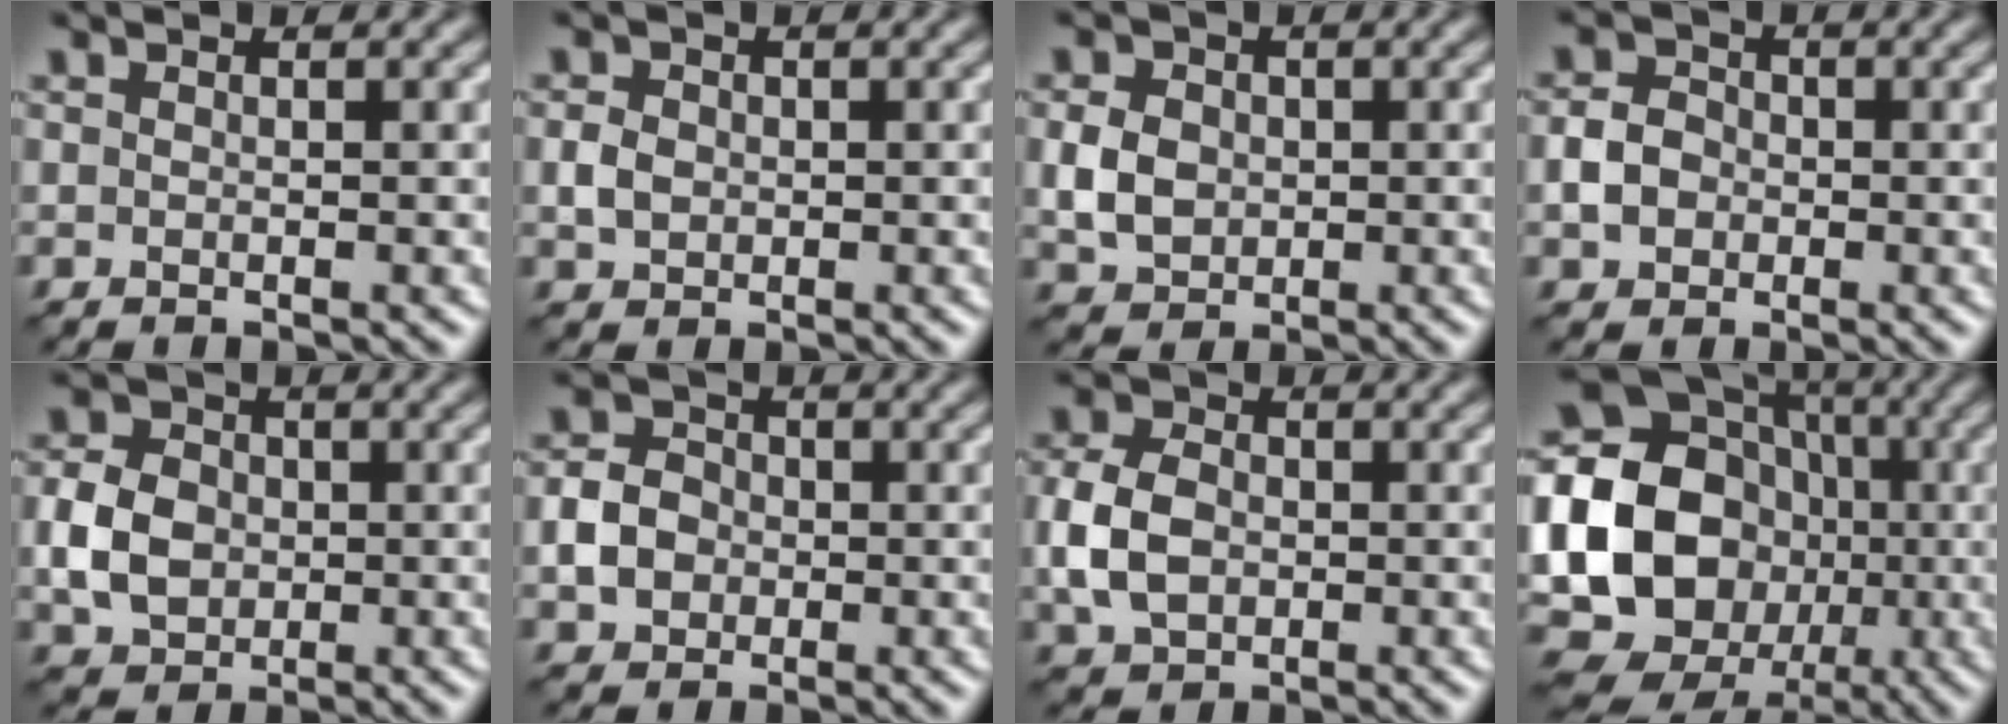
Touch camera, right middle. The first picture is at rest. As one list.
[{"total": 1.8, "force": [0.0, 1.5, 1.0], "torque": [-0.022, 0.001, -0.004]}, {"total": 3.3, "force": [0.0, 2.7, 1.9], "torque": [-0.045, 0.002, -0.003]}, {"total": 2.7, "force": [-0.6, 2.3, 1.3], "torque": [-0.026, 0.004, -0.015]}, {"total": 4.8, "force": [-0.5, 3.9, 2.7], "torque": [-0.062, 0.006, -0.016]}, {"total": 3.4, "force": [-0.7, 2.9, 1.6], "torque": [-0.031, 0.005, -0.017]}, {"total": 5.4, "force": [-0.6, 4.0, 3.6], "torque": [-0.089, 0.003, -0.019]}, {"total": 24.0, "force": [-2.2, 22.0, 9.4], "torque": [-0.206, 0.012, -0.084]}]